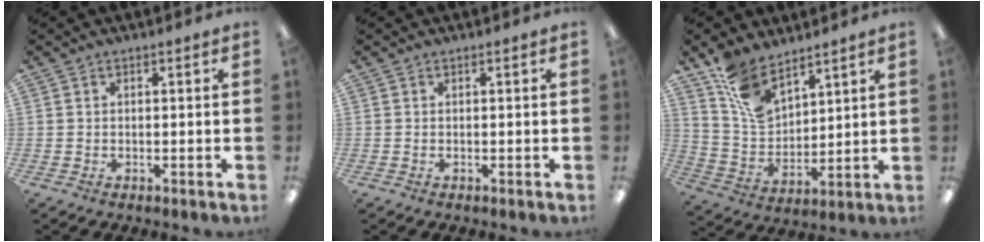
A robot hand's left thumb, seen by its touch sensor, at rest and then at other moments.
{"total": 0.0}
{"total": 11.6, "force": [8.7, 5.9, 5.0], "torque": [-0.105, -0.040, 0.168]}